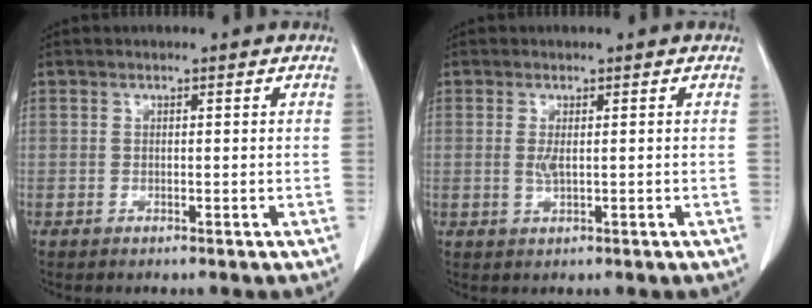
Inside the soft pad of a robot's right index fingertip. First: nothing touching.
{"total": 1.7, "force": [0.1, 0.4, 1.7], "torque": [-0.040, -0.003, 0.006]}